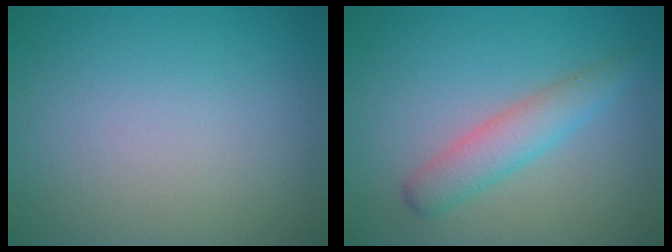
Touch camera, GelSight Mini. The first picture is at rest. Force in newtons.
{"total": 3.1, "press": 3.1, "slide": 0.0}